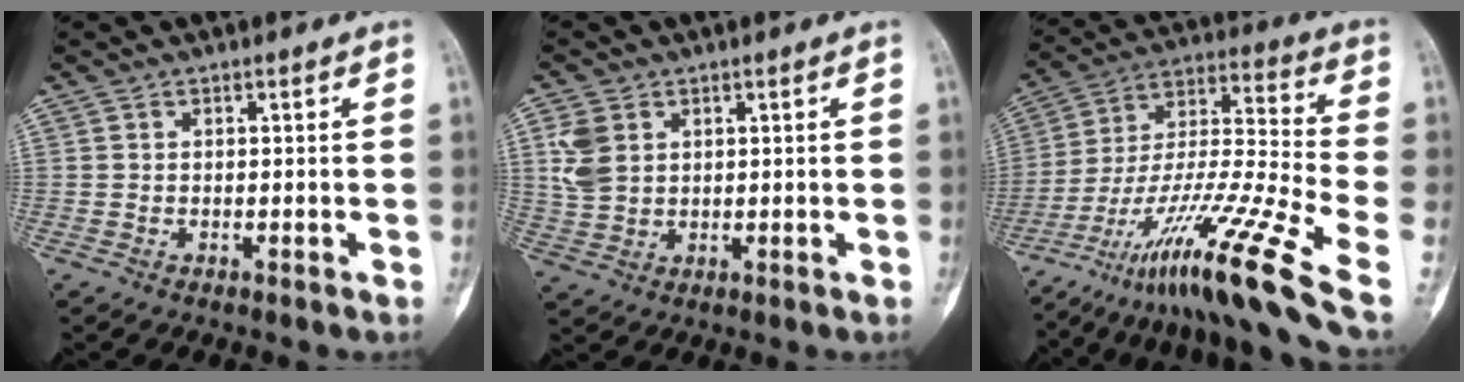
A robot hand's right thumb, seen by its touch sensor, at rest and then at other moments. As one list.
[{"total": 6.1, "force": [2.0, 4.5, 3.5], "torque": [-0.064, 0.002, 0.045]}, {"total": 25.6, "force": [-14.3, 2.7, 21.1], "torque": [-0.375, 0.052, -0.248]}]